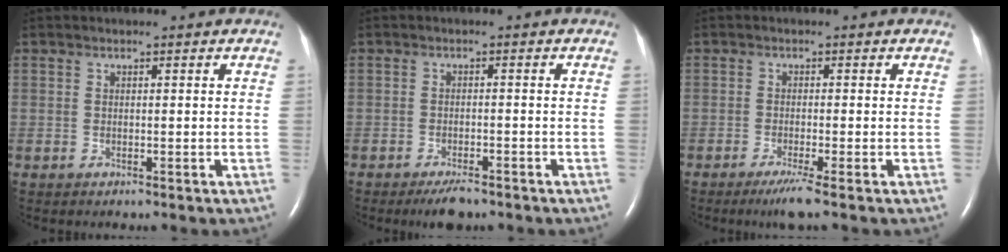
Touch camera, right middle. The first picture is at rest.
{"total": 3.4, "force": [-2.6, 0.9, 1.9], "torque": [-0.040, -0.005, -0.040]}
{"total": 3.3, "force": [-2.1, -0.6, 2.4], "torque": [-0.050, -0.013, -0.041]}